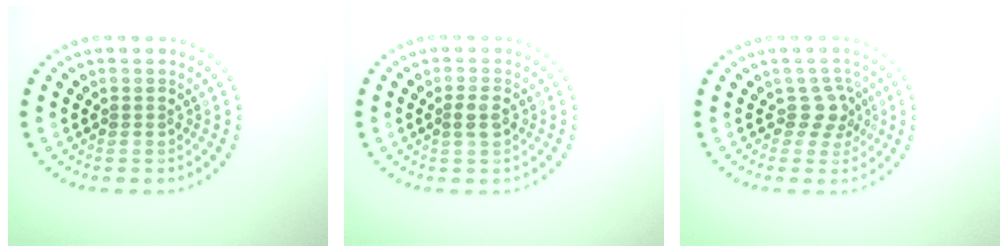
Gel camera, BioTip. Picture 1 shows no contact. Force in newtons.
{"total": 1.7, "press": 1.7, "slide": 0.3}
{"total": 2.2, "press": 1.7, "slide": 1.4}